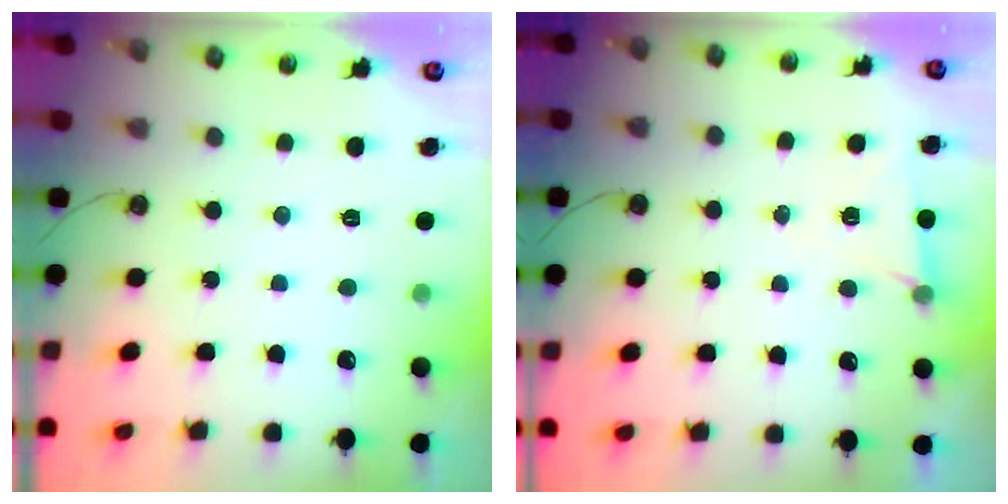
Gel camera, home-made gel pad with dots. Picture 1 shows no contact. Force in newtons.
{"total": 6.2, "press": 4.2, "slide": 4.5}